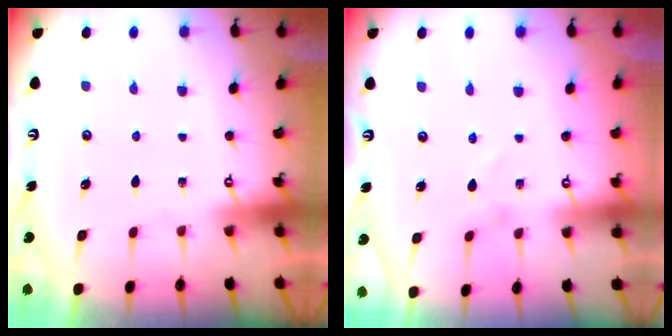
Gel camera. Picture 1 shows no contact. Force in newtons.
{"total": 0.9, "press": 0.9, "slide": 0.1}